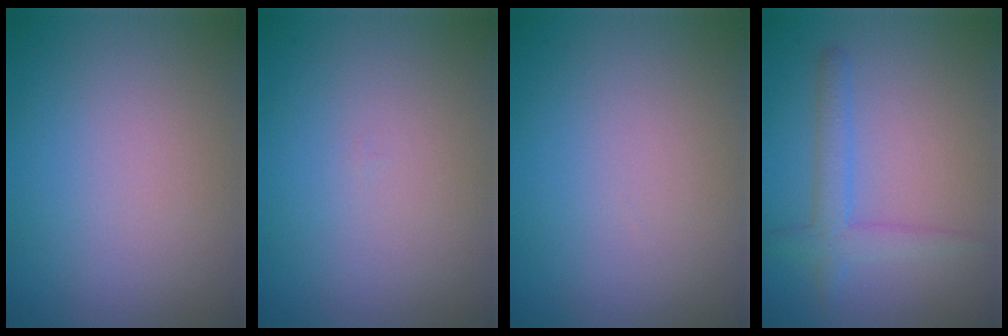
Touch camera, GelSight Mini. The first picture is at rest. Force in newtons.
{"total": 0.0}
{"total": 0.0}
{"total": 2.7, "press": 2.7, "slide": 0.2}